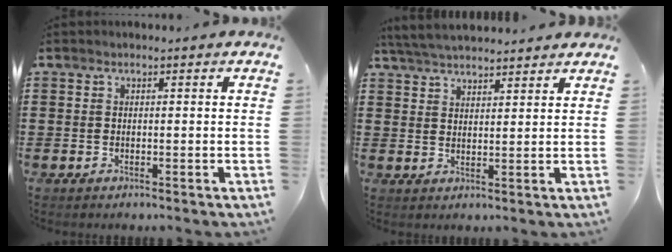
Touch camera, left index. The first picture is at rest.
{"total": 4.4, "force": [4.2, 0.2, 1.0], "torque": [-0.034, -0.010, 0.078]}